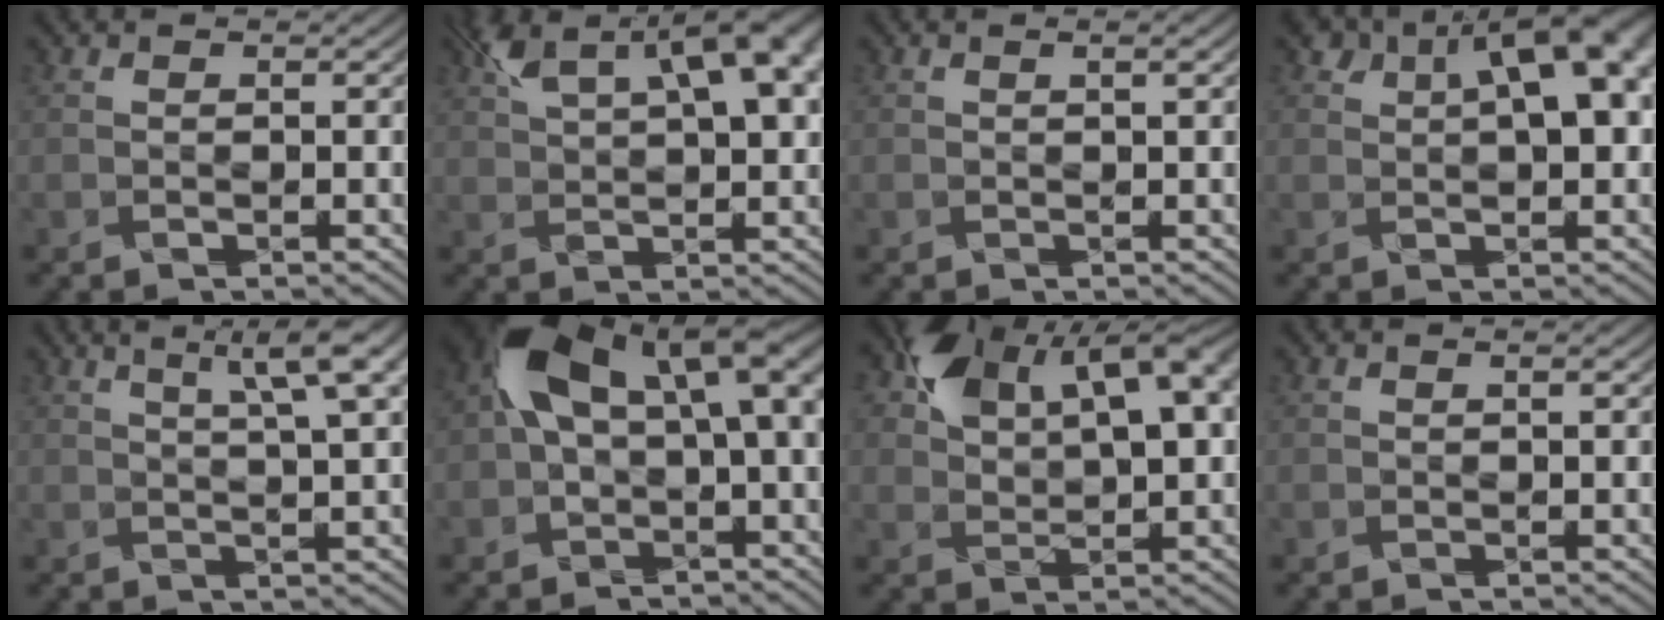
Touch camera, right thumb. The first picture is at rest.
{"total": 13.3, "force": [6.3, 5.3, 10.5], "torque": [-0.190, 0.016, 0.111]}
{"total": 1.2, "force": [0.5, 0.1, 1.1], "torque": [-0.021, 0.005, 0.007]}
{"total": 10.9, "force": [3.6, 5.6, 8.6], "torque": [-0.115, 0.020, 0.047]}
{"total": 7.2, "force": [3.4, 1.2, 6.3], "torque": [-0.091, 0.021, 0.054]}
{"total": 13.8, "force": [2.1, 7.6, 11.3], "torque": [-0.215, 0.004, 0.036]}
{"total": 13.0, "force": [5.2, 7.5, 9.3], "torque": [-0.171, 0.013, 0.094]}
{"total": 0.6, "force": [0.1, 0.1, 0.6], "torque": [-0.011, 0.001, 0.002]}